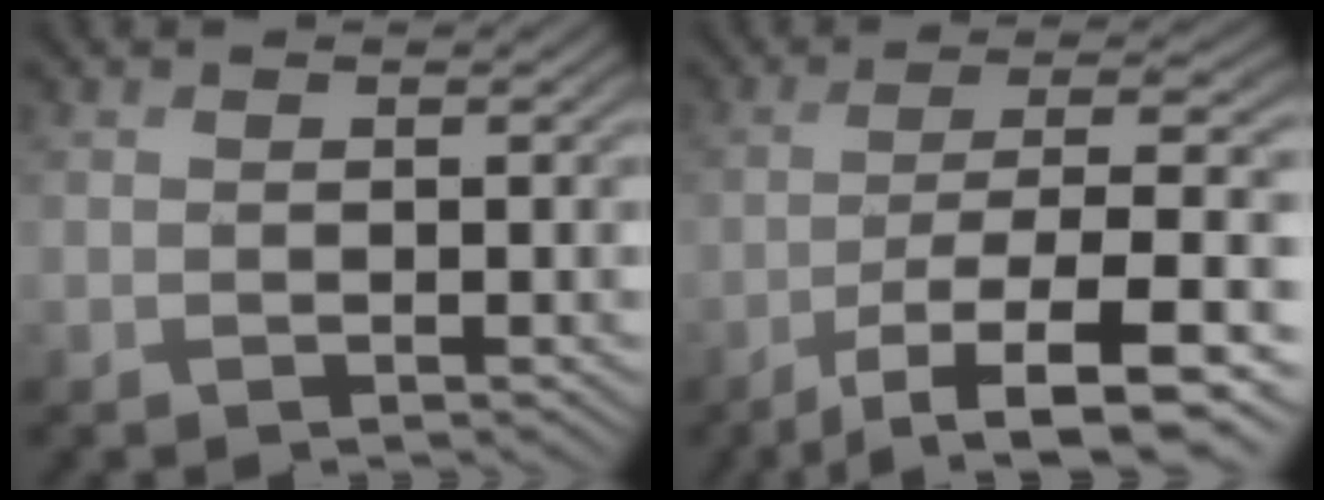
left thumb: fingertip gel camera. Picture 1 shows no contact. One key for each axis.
{"total": 11.5, "fx": -5.7, "fy": 3.0, "fz": 9.5, "tx": -0.174, "ty": -0.009, "tz": -0.089}